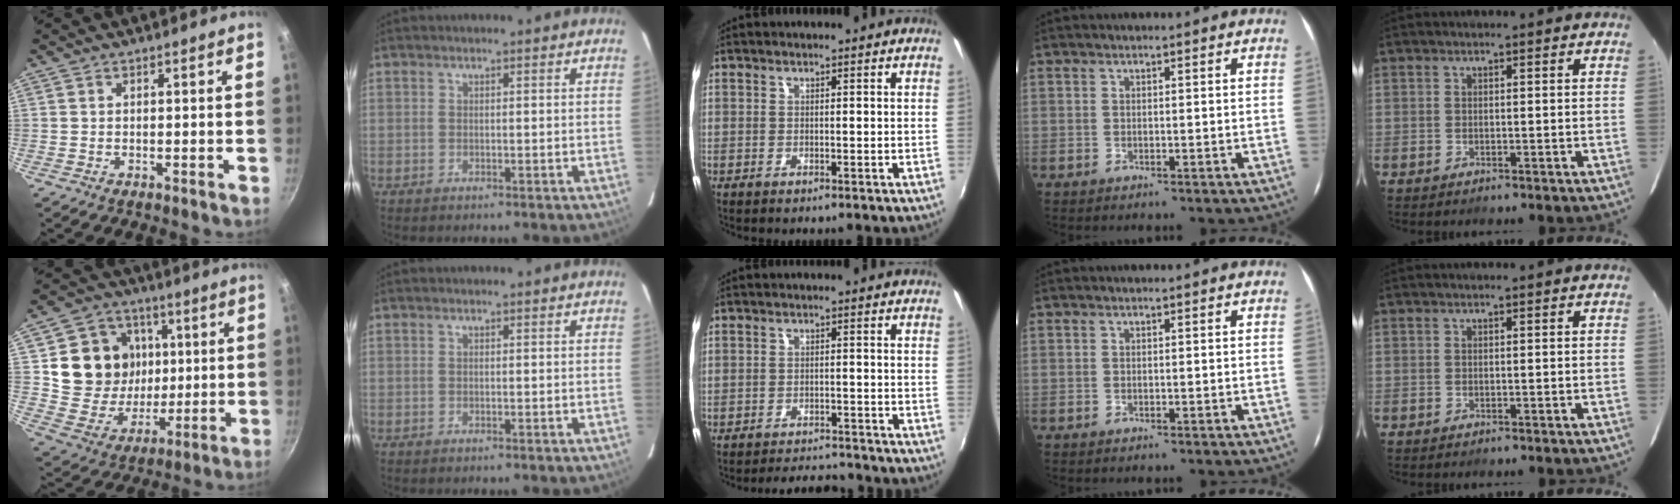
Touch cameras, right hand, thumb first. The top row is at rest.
{"thumb": {"total": 16.4, "force": [3.5, 14.3, 7.1], "torque": [-0.096, -0.006, 0.069]}, "middle": {"total": 5.6, "force": [-5.4, 0.9, 0.9], "torque": [-0.032, 0.011, -0.078]}}